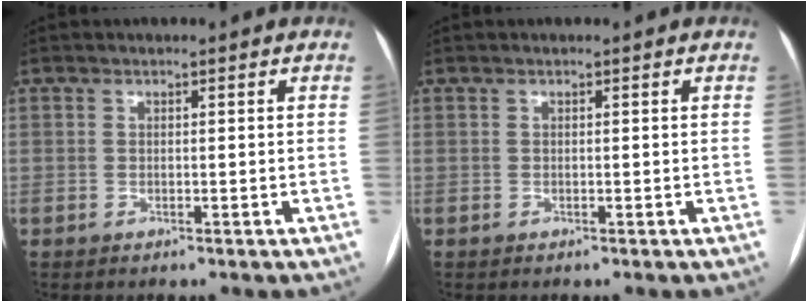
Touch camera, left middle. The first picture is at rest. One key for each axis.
{"total": 0.0}